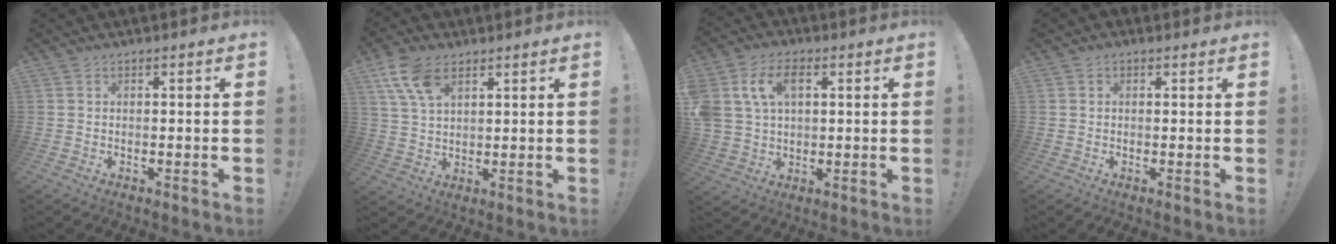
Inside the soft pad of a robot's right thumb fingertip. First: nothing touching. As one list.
[{"total": 10.3, "force": [5.5, 6.0, 6.4], "torque": [-0.114, -0.010, 0.108]}, {"total": 11.1, "force": [3.8, 8.0, 6.7], "torque": [-0.141, -0.002, 0.073]}, {"total": 0.8, "force": [0.3, 0.8, 0.1], "torque": [0.007, 0.000, 0.003]}]